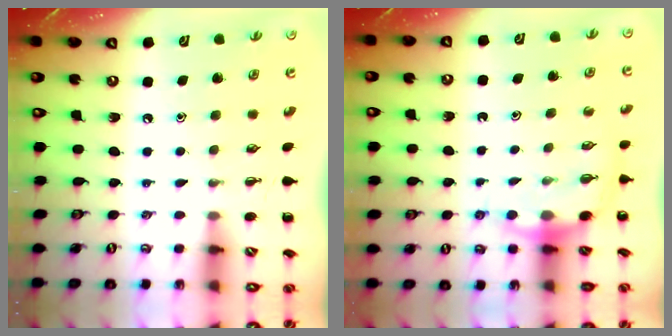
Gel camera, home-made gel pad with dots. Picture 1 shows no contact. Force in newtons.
{"total": 5.4, "press": 5.4, "slide": 0.6}